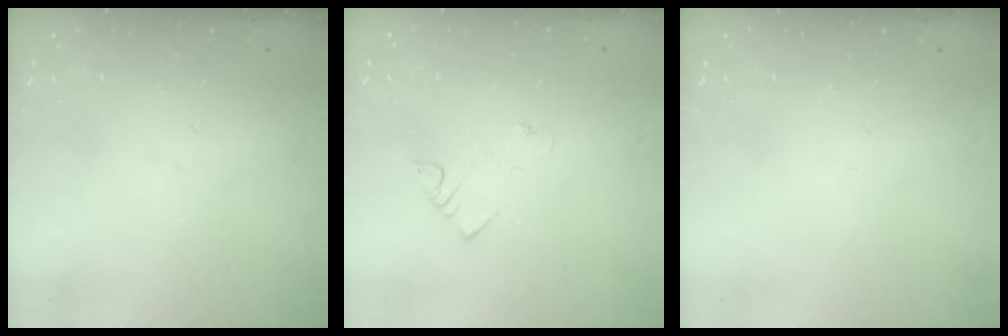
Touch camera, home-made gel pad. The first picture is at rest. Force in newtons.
{"total": 2.1, "press": 2.1, "slide": 0.4}
{"total": 0.0}